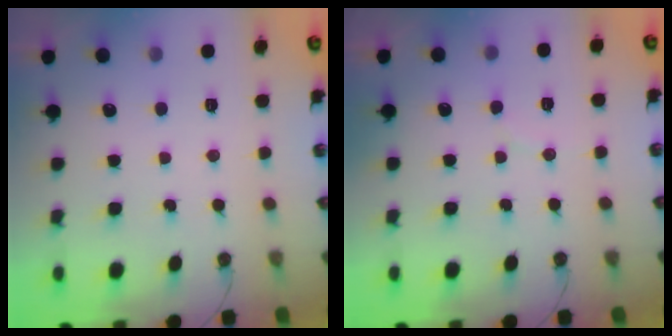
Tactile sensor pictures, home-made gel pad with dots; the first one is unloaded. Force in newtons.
{"total": 2.9, "press": 2.9, "slide": 0.3}